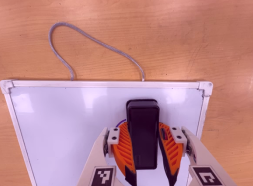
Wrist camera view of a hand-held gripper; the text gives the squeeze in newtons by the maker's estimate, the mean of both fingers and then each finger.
{"total": 13.4, "left": 13.4, "right": 13.4}